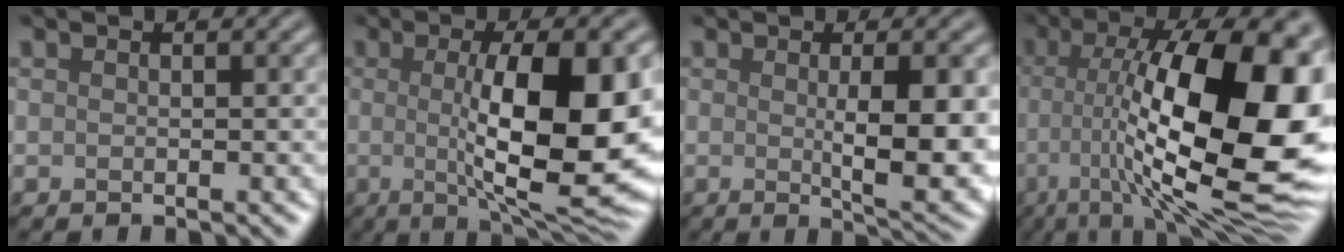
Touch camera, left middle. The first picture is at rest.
{"total": 12.7, "force": [-0.1, 3.6, 12.2], "torque": [-0.173, -0.011, 0.000]}
{"total": 6.9, "force": [-0.1, 1.6, 6.7], "torque": [-0.096, -0.008, 0.006]}
{"total": 18.1, "force": [0.0, 6.5, 16.9], "torque": [-0.239, 0.017, 0.000]}